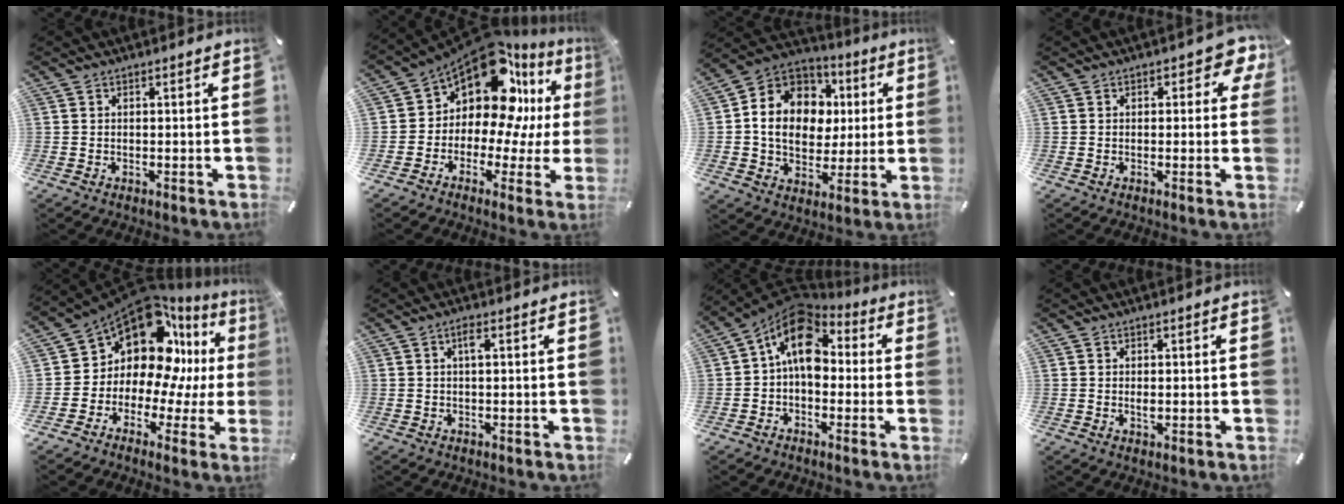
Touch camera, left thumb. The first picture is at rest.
{"total": 17.1, "force": [9.2, 10.0, 10.3], "torque": [-0.179, -0.089, 0.156]}
{"total": 13.2, "force": [1.3, 11.4, 6.5], "torque": [-0.131, 0.000, 0.026]}
{"total": 4.7, "force": [1.8, 2.7, 3.4], "torque": [-0.038, -0.002, 0.025]}
{"total": 15.6, "force": [8.0, 10.2, 8.7], "torque": [-0.167, -0.090, 0.133]}
{"total": 2.1, "force": [0.5, 0.5, 1.9], "torque": [-0.040, 0.004, 0.007]}
{"total": 12.6, "force": [2.0, 8.3, 9.3], "torque": [-0.162, 0.001, 0.033]}
{"total": 1.3, "force": [0.0, 0.8, 1.1], "torque": [-0.021, 0.002, -0.001]}